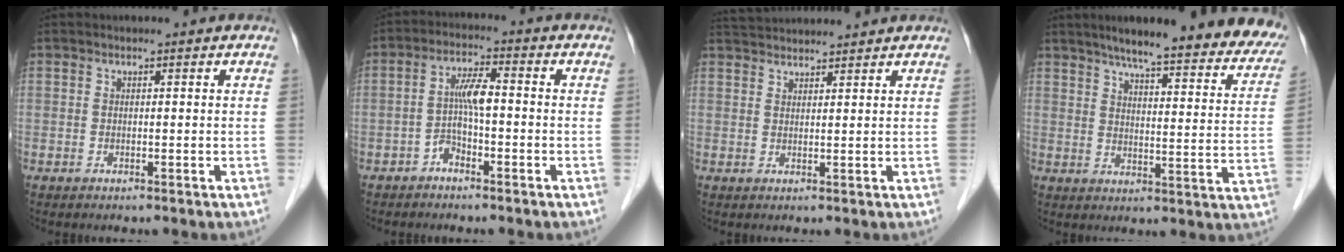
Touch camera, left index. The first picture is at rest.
{"total": 4.1, "force": [-1.2, 1.3, 3.7], "torque": [-0.075, 0.015, -0.023]}
{"total": 7.1, "force": [6.9, 0.0, 1.7], "torque": [-0.034, 0.039, 0.111]}
{"total": 24.4, "force": [20.5, 3.6, 12.8], "torque": [-0.164, -0.027, 0.244]}